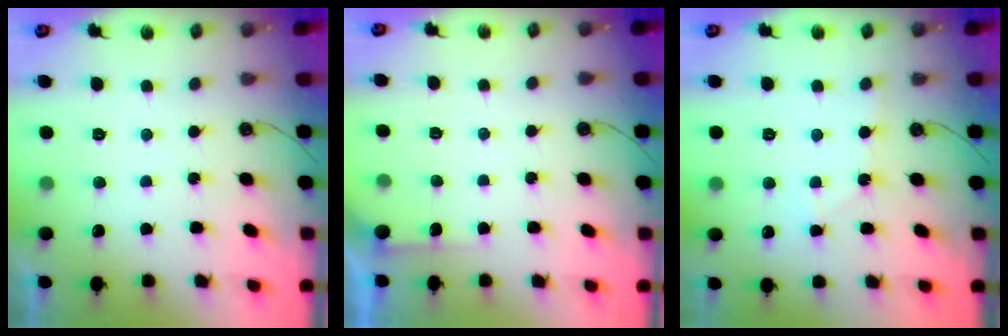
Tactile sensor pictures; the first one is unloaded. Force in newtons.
{"total": 2.8, "press": 2.8, "slide": 0.4}
{"total": 3.3, "press": 3.2, "slide": 0.5}